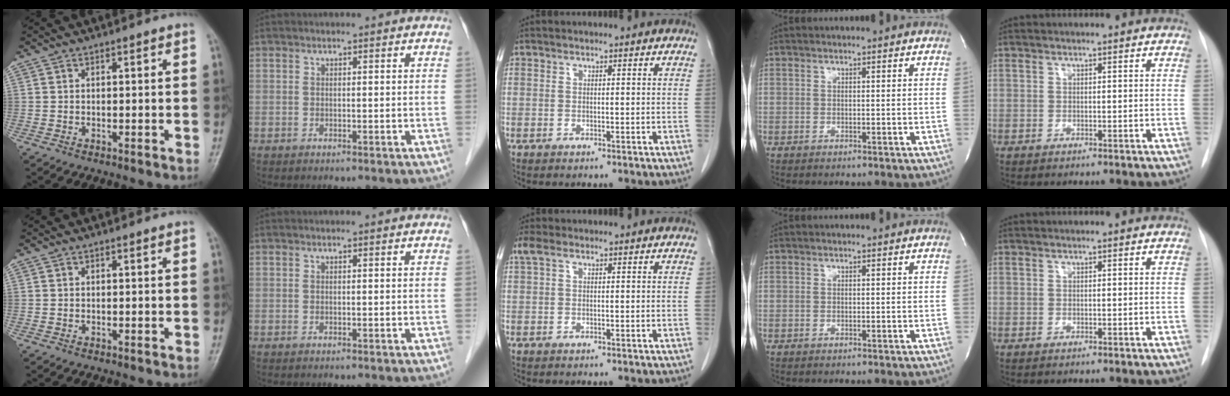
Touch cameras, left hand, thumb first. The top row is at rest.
{"middle": {"total": 2.0, "force": [1.1, 1.0, 1.4], "torque": [-0.040, 0.028, 0.028]}}